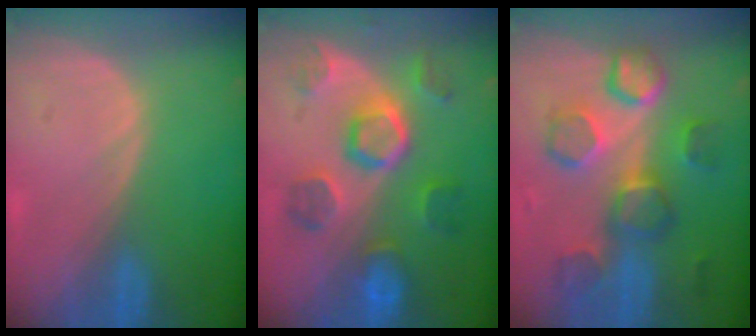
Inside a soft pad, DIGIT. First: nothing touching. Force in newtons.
{"total": 8.9, "press": 8.9, "slide": 0.7}
{"total": 9.0, "press": 9.0, "slide": 0.3}